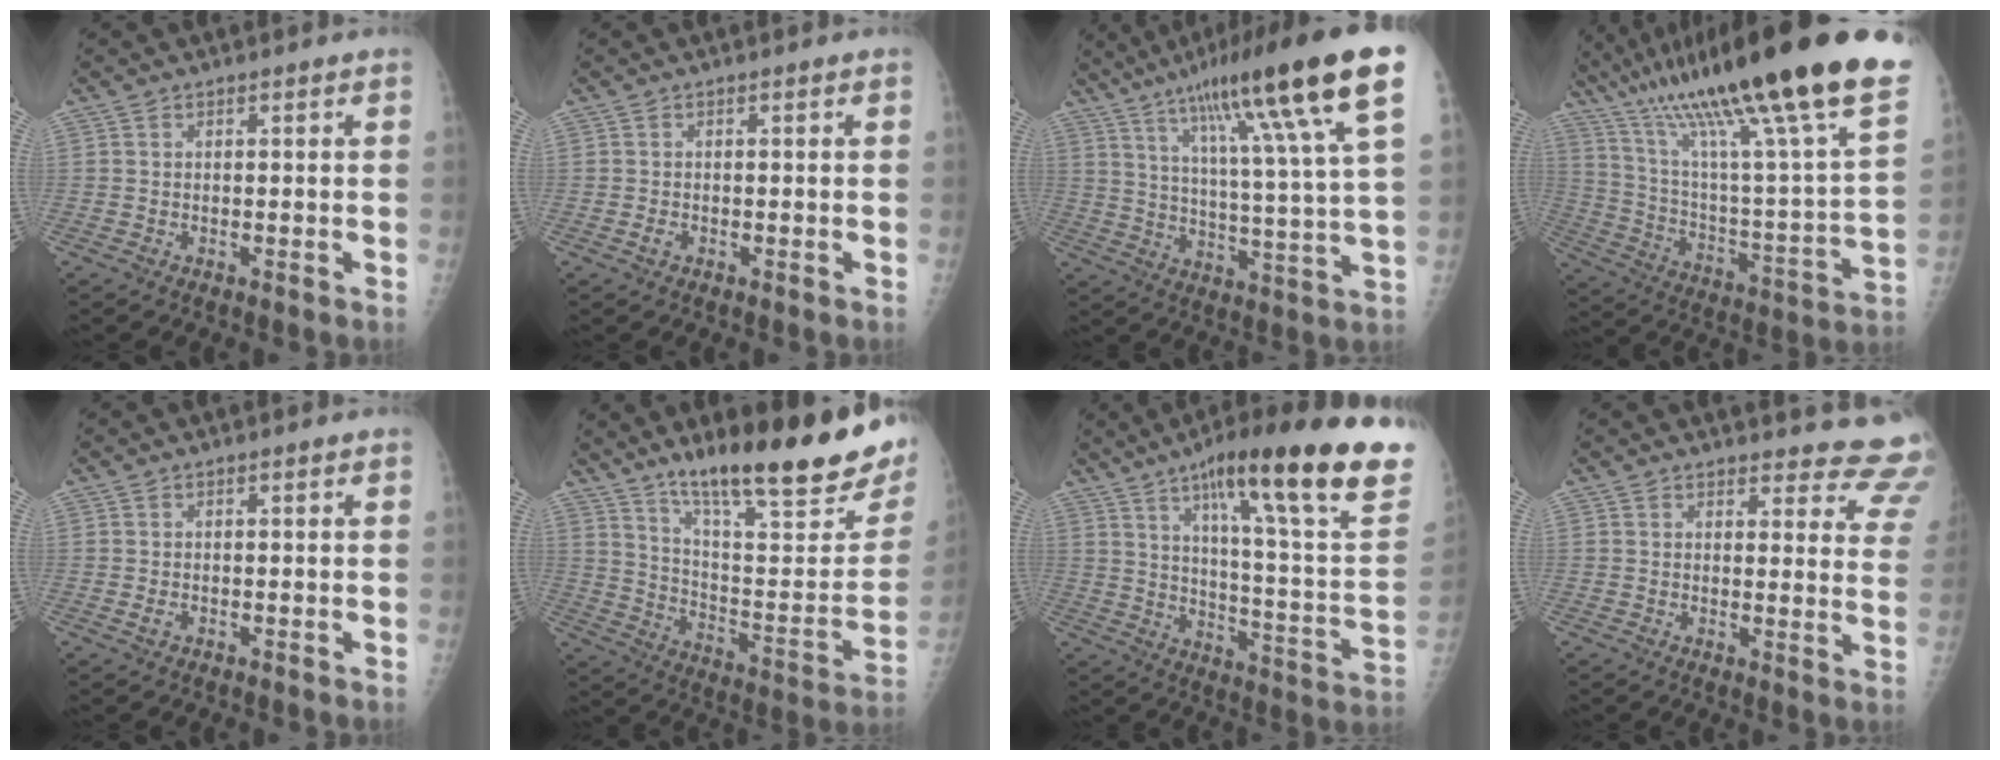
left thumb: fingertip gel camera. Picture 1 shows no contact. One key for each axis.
{"total": 0.7, "fx": -0.4, "fy": 0.5, "fz": 0.3, "tx": 0.000, "ty": 0.006, "tz": -0.007}
{"total": 23.8, "fx": 13.0, "fy": 1.7, "fz": 19.9, "tx": -0.303, "ty": -0.025, "tz": 0.198}
{"total": 36.4, "fx": 24.0, "fy": 3.6, "fz": 27.1, "tx": -0.405, "ty": -0.054, "tz": 0.390}
{"total": 0.8, "fx": -0.2, "fy": 0.5, "fz": 0.6, "tx": -0.006, "ty": 0.006, "tz": -0.002}
{"total": 27.8, "fx": 18.6, "fy": 5.4, "fz": 19.9, "tx": -0.271, "ty": -0.081, "tz": 0.295}
{"total": 30.8, "fx": 18.8, "fy": 4.6, "fz": 24.0, "tx": -0.305, "ty": -0.057, "tz": 0.272}
{"total": 14.6, "fx": 14.1, "fy": 3.1, "fz": 2.0, "tx": 0.030, "ty": -0.119, "tz": 0.125}